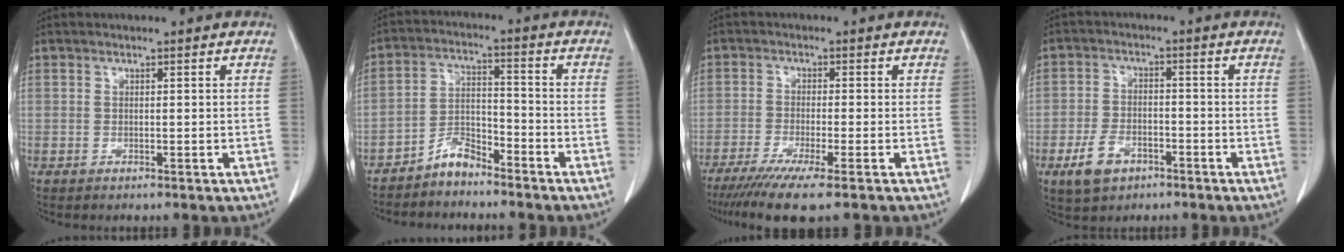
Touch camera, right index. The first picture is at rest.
{"total": 5.0, "force": [-4.4, 1.6, 1.8], "torque": [-0.029, 0.003, -0.085]}
{"total": 8.6, "force": [-6.1, -0.2, 6.0], "torque": [-0.093, -0.021, -0.098]}
{"total": 6.1, "force": [-3.4, 3.7, 3.6], "torque": [-0.075, 0.003, -0.055]}